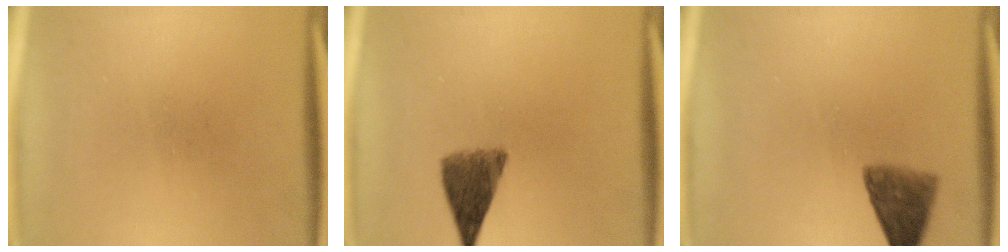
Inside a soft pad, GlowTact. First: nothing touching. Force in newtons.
{"total": 6.3}
{"total": 5.5}